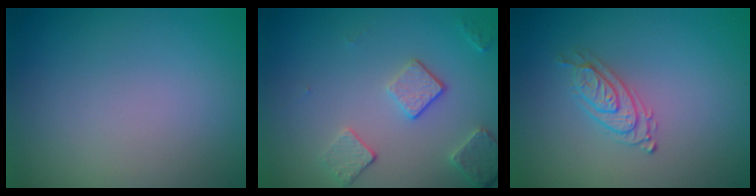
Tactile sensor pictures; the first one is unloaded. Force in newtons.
{"total": 3.1, "press": 2.7, "slide": 1.7}
{"total": 2.2, "press": 2.0, "slide": 0.8}